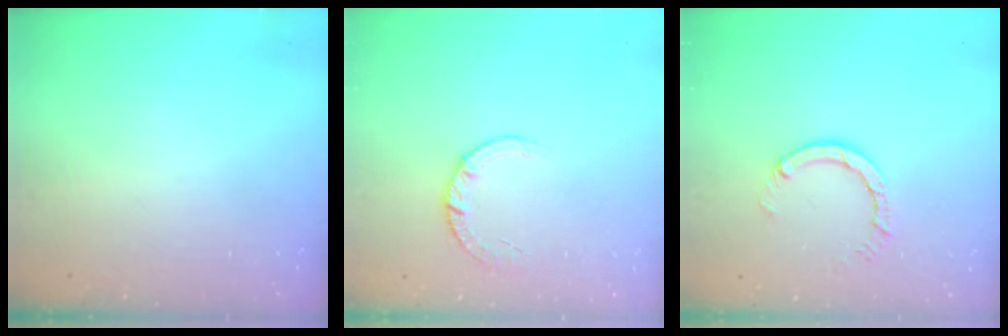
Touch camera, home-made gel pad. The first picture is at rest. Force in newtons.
{"total": 2.8, "press": 2.8, "slide": 0.4}
{"total": 4.5, "press": 4.5, "slide": 0.3}